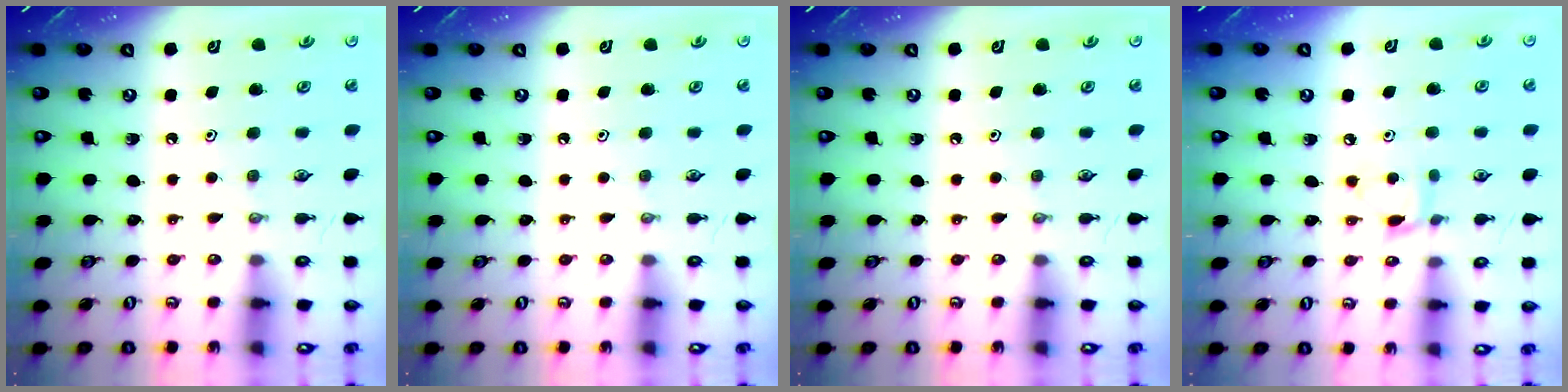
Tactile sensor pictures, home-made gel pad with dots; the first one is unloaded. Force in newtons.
{"total": 0.0}
{"total": 0.0}
{"total": 5.2, "press": 5.2, "slide": 0.6}